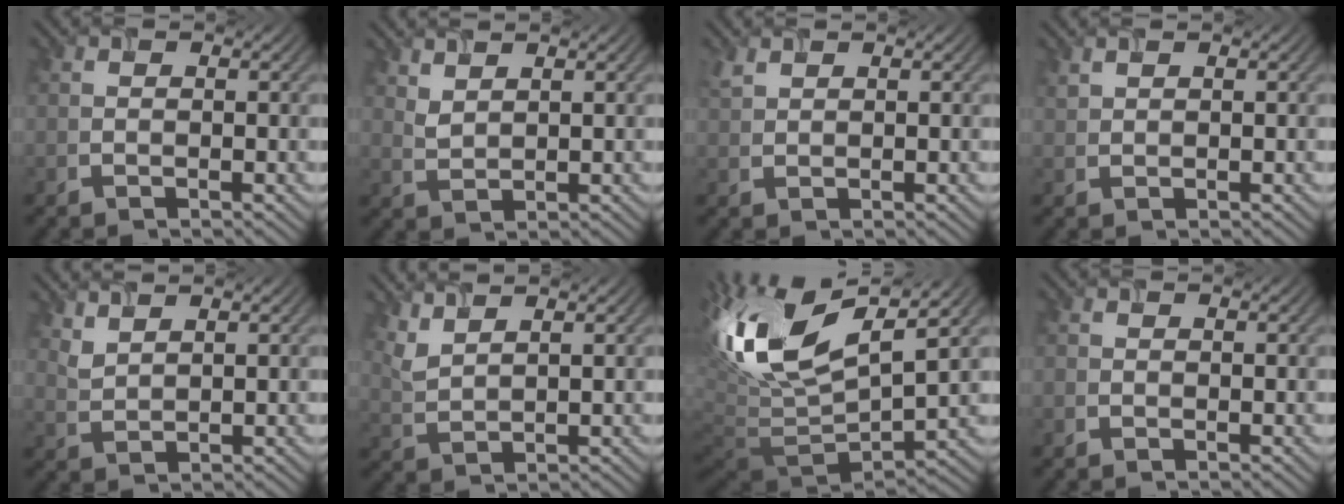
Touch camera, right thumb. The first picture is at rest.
{"total": 2.6, "force": [2.1, 0.8, 1.3], "torque": [-0.031, -0.001, 0.047]}
{"total": 1.7, "force": [1.3, 0.6, 0.8], "torque": [-0.027, 0.004, 0.034]}
{"total": 1.1, "force": [1.0, 0.3, 0.4], "torque": [-0.019, 0.003, 0.026]}
{"total": 2.6, "force": [2.2, 0.6, 1.2], "torque": [-0.033, 0.000, 0.054]}
{"total": 3.5, "force": [2.9, 0.7, 1.8], "torque": [-0.054, 0.004, 0.067]}
{"total": 16.7, "force": [5.3, 7.6, 13.9], "torque": [-0.314, 0.011, 0.095]}
{"total": 0.5, "force": [-0.3, 0.4, 0.0], "torque": [-0.001, -0.007, -0.007]}